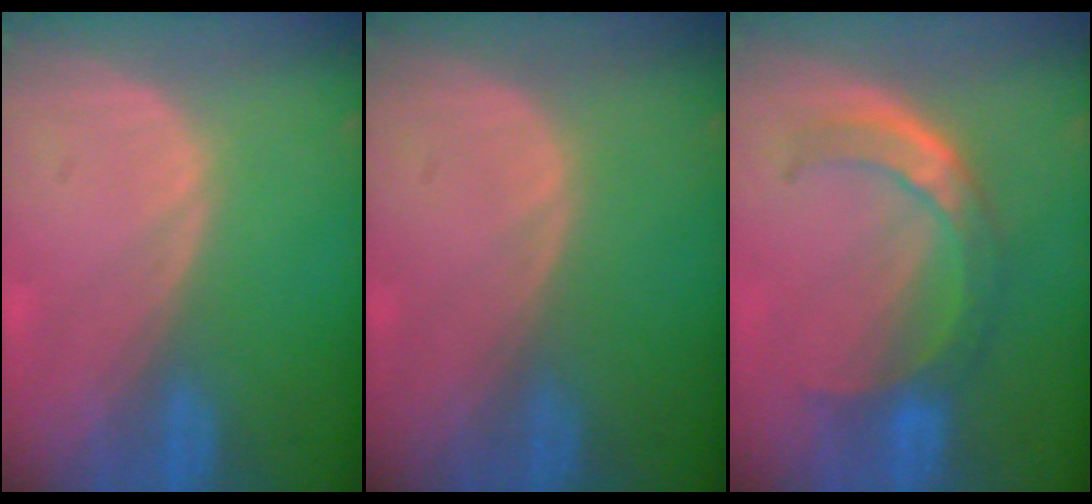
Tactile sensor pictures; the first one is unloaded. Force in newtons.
{"total": 0.0}
{"total": 7.0, "press": 6.3, "slide": 3.1}